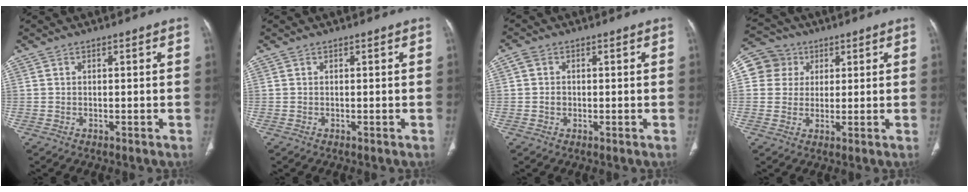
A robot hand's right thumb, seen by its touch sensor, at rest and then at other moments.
{"total": 0.0}
{"total": 2.4, "force": [-0.1, 2.1, 1.2], "torque": [-0.022, 0.005, -0.003]}
{"total": 8.0, "force": [2.3, 7.6, 1.3], "torque": [-0.002, 0.007, 0.036]}